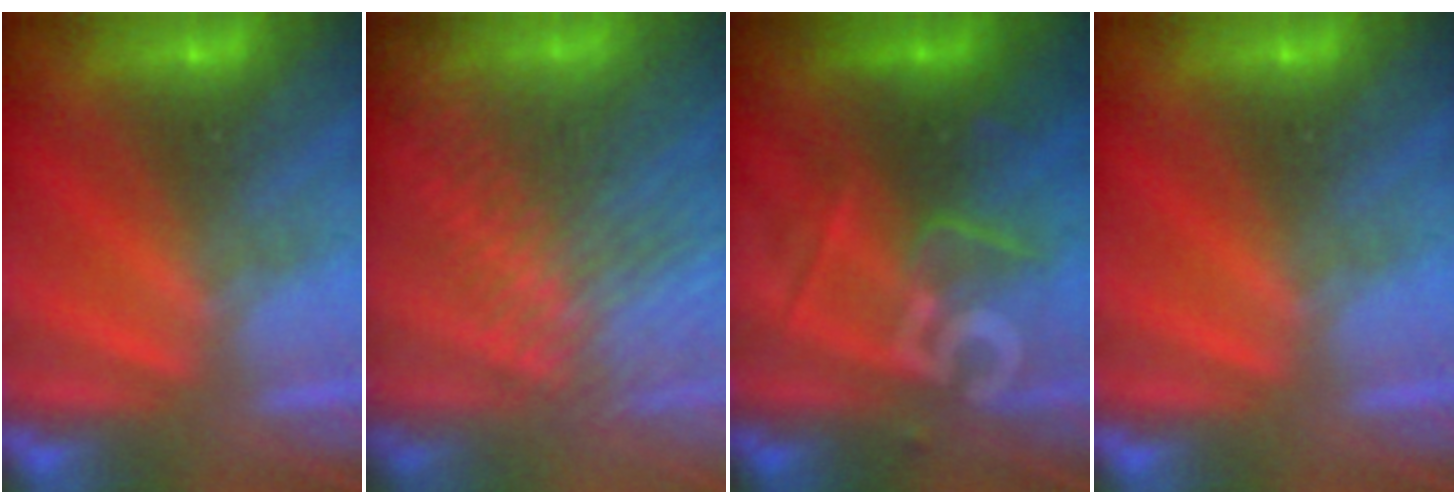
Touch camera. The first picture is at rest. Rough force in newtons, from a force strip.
{"total": 8.3}
{"total": 2.6}
{"total": 0.0}